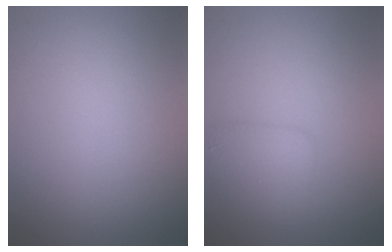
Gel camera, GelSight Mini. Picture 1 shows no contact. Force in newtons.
{"total": 2.2, "press": 2.2, "slide": 0.1}